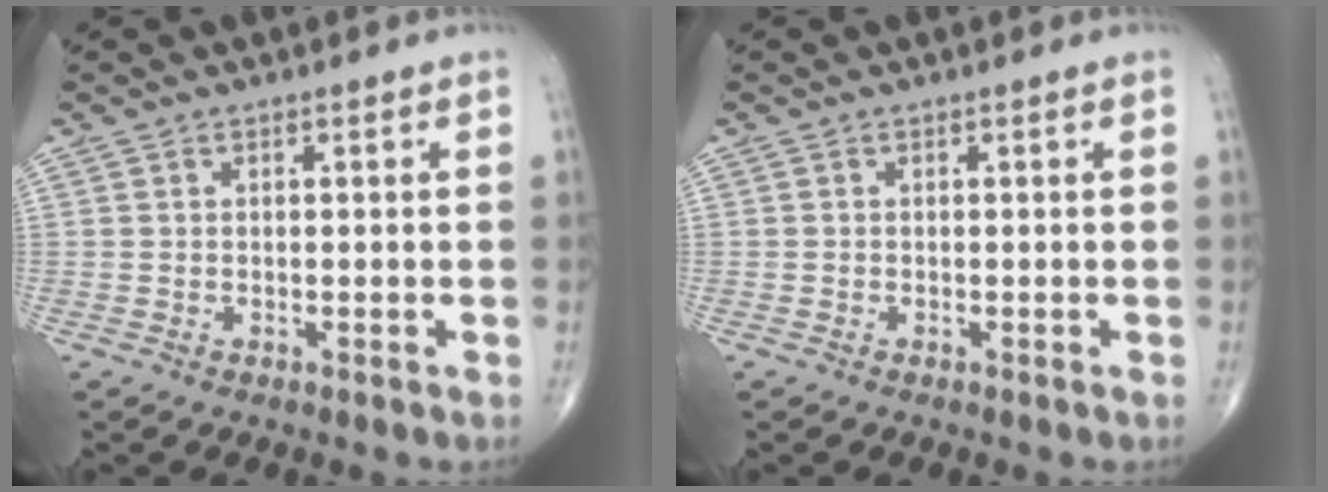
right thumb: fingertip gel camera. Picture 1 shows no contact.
{"total": 0.0}